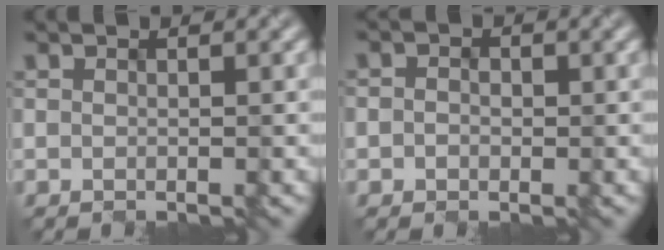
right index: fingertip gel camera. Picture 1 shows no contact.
{"total": 1.9, "force": [-0.1, 1.7, 0.9], "torque": [-0.010, 0.004, -0.010]}